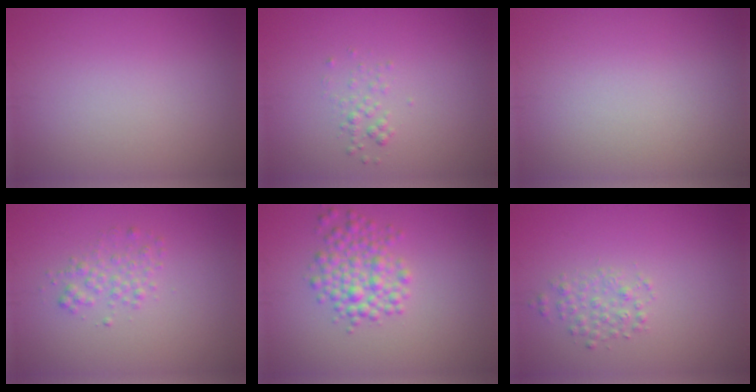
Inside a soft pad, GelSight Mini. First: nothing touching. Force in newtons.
{"total": 1.0, "press": 1.0, "slide": 0.1}
{"total": 0.0}
{"total": 1.7, "press": 1.7, "slide": 0.0}
{"total": 3.6, "press": 3.6, "slide": 0.0}
{"total": 1.6, "press": 1.6, "slide": 0.0}